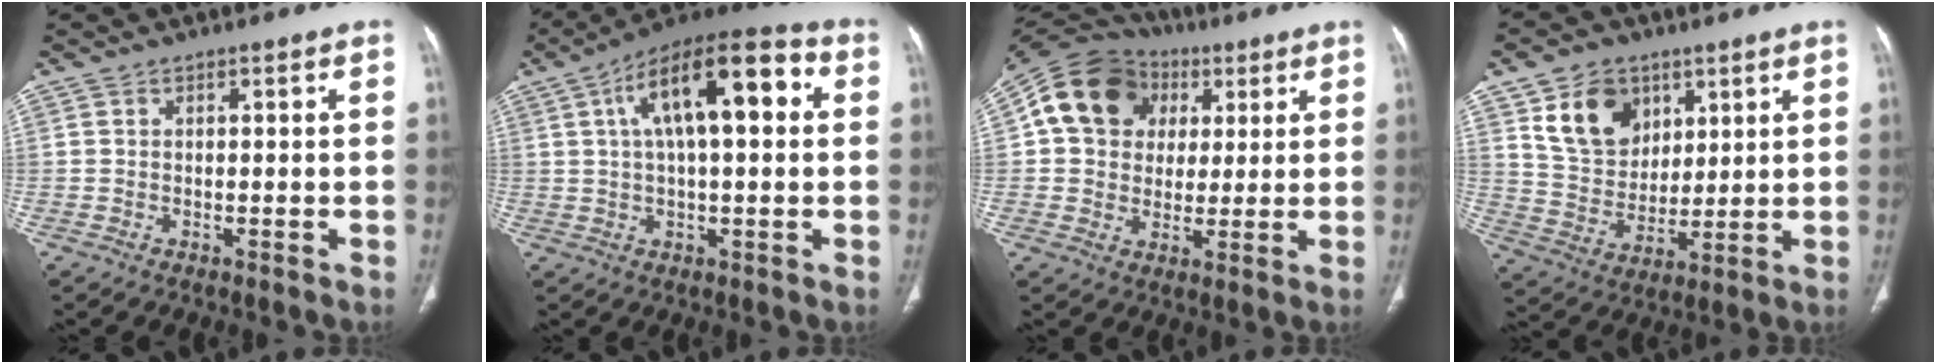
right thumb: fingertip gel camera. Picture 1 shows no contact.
{"total": 17.5, "force": [4.4, 6.8, 15.5], "torque": [-0.229, 0.028, 0.060]}
{"total": 15.5, "force": [4.2, 12.9, 7.6], "torque": [-0.115, 0.019, 0.066]}
{"total": 12.5, "force": [6.0, 9.3, 5.8], "torque": [-0.073, -0.029, 0.120]}